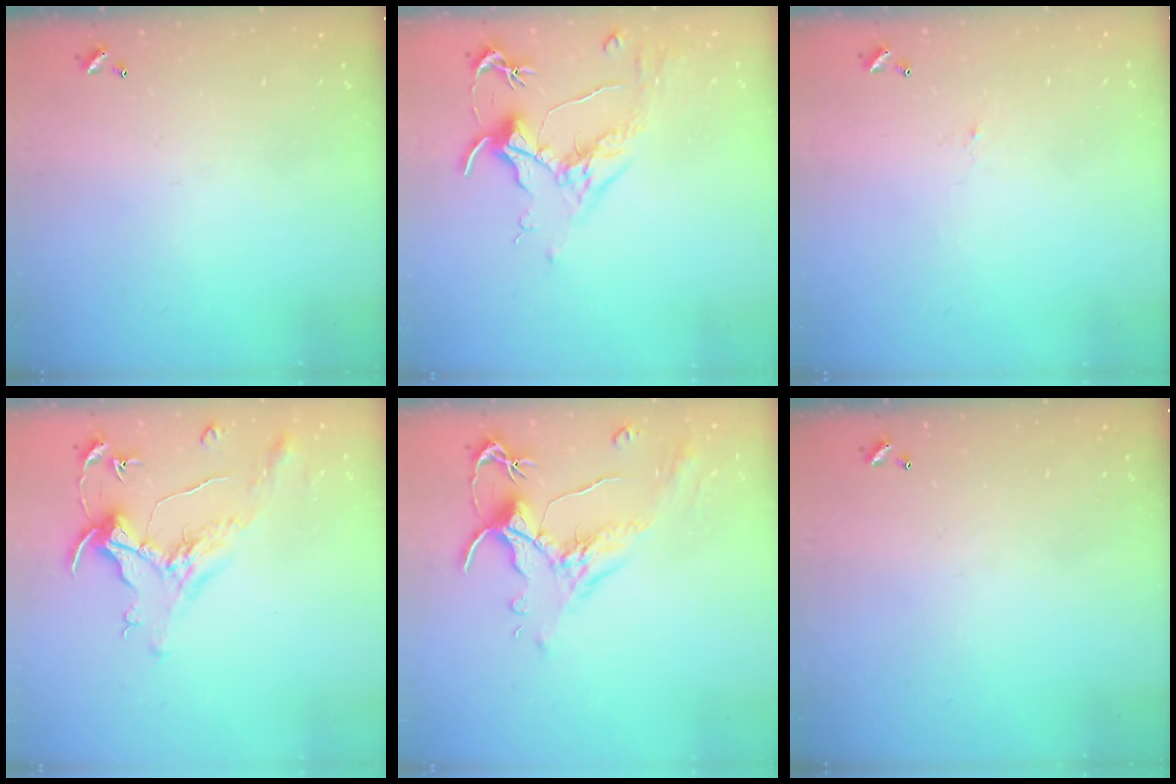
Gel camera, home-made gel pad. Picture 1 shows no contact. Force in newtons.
{"total": 1.8, "press": 1.5, "slide": 0.9}
{"total": 0.8, "press": 0.7, "slide": 0.5}
{"total": 1.6, "press": 1.4, "slide": 0.7}
{"total": 1.6, "press": 1.1, "slide": 1.1}
{"total": 0.0}